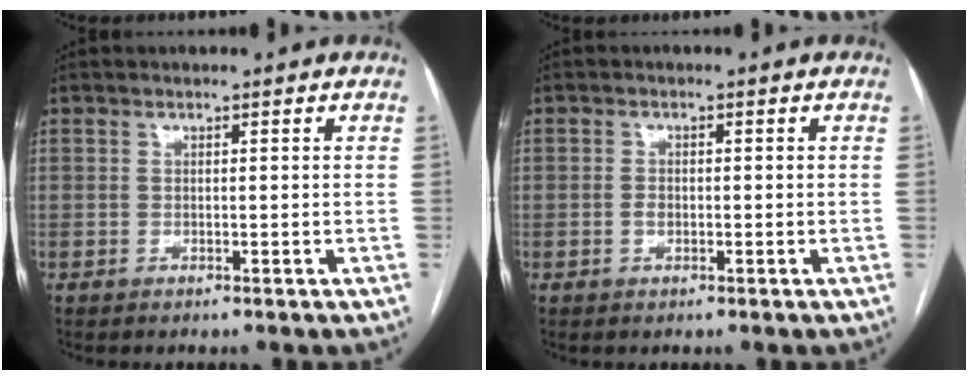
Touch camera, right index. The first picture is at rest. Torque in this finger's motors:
{"motor_torque": [-0.02, -0.03, 0.01, 0.00]}